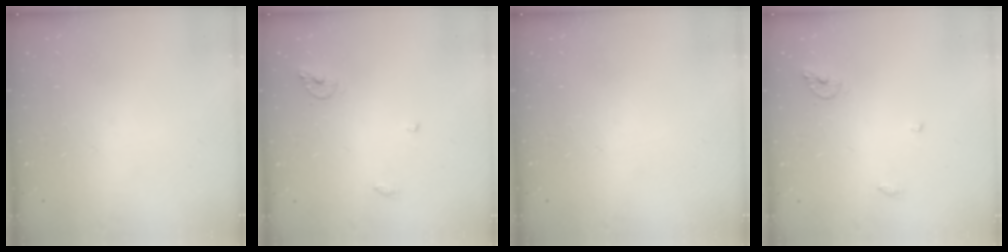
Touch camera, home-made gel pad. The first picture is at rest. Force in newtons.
{"total": 5.8, "press": 5.8, "slide": 0.4}
{"total": 0.0}
{"total": 5.8, "press": 5.8, "slide": 0.4}